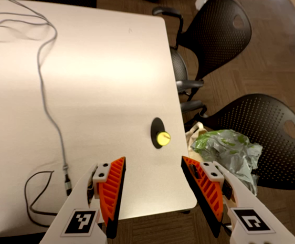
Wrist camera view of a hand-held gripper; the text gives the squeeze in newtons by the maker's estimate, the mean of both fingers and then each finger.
{"total": 0.0}